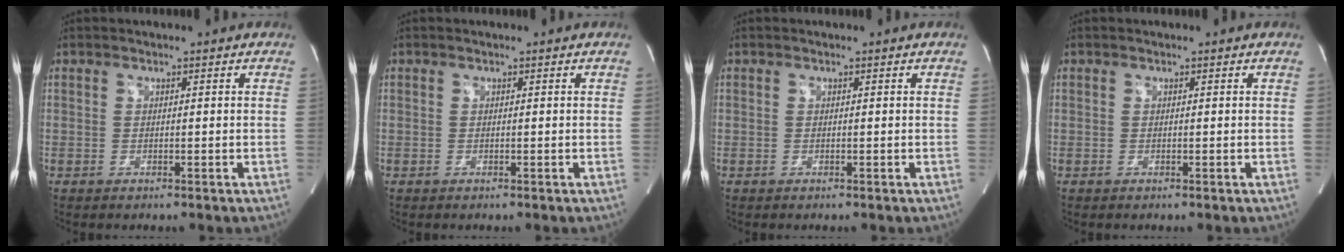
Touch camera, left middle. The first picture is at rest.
{"total": 0.0}
{"total": 0.0}
{"total": 0.0}